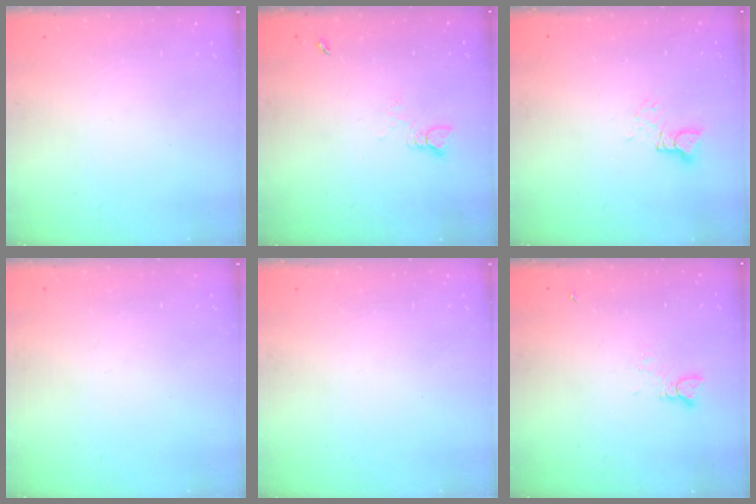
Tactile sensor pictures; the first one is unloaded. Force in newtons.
{"total": 1.7, "press": 1.7, "slide": 0.2}
{"total": 3.6, "press": 3.5, "slide": 0.2}
{"total": 0.0}
{"total": 0.0}
{"total": 1.5, "press": 1.4, "slide": 0.2}